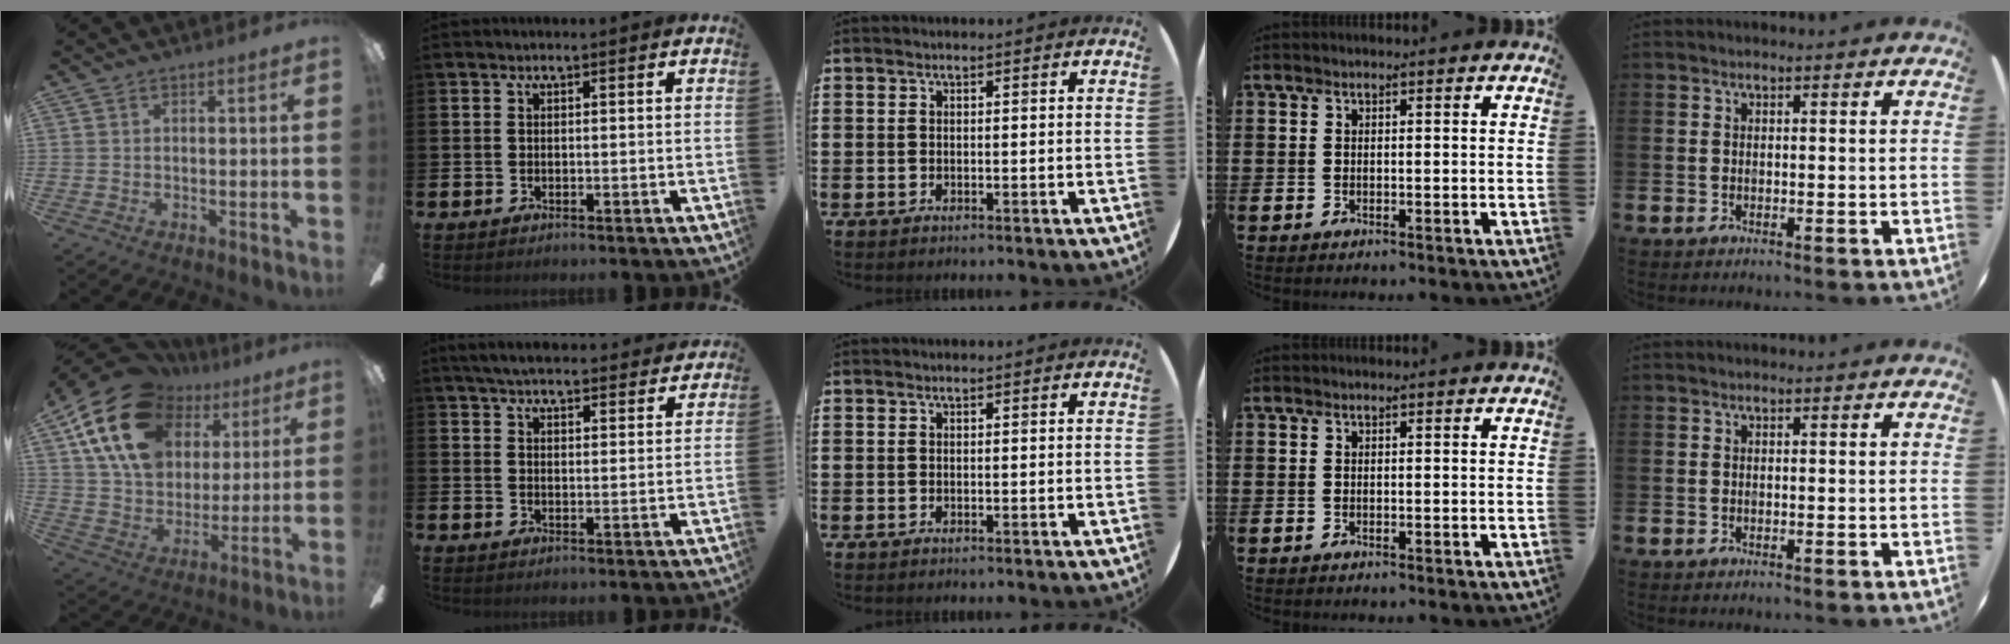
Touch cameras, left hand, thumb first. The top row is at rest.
{"thumb": {"total": 22.1, "force": [10.4, 15.5, 11.7], "torque": [-0.218, -0.029, 0.191]}, "index": {"total": 5.4, "force": [5.2, 0.7, 1.1], "torque": [-0.033, -0.029, 0.094]}}